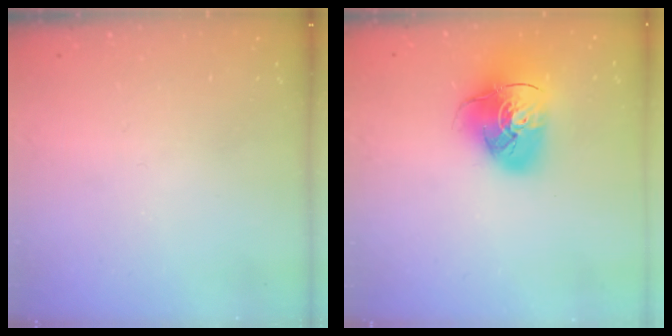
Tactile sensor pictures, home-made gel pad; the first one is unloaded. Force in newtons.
{"total": 14.9, "press": 14.8, "slide": 1.9}